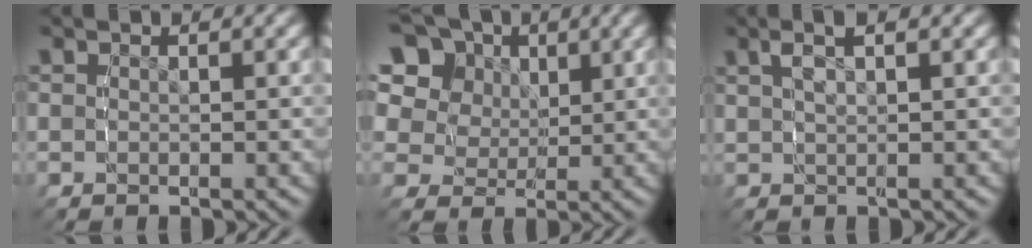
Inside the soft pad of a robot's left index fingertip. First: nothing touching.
{"total": 11.0, "force": [4.5, 8.3, 5.5], "torque": [-0.112, 0.004, 0.066]}
{"total": 2.8, "force": [1.4, 0.7, 2.3], "torque": [-0.033, 0.012, 0.029]}